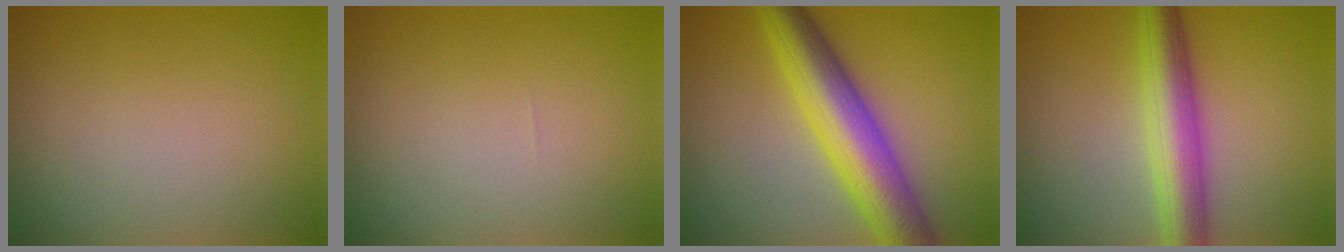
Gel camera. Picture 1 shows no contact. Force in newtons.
{"total": 0.0}
{"total": 9.1, "press": 9.1, "slide": 0.1}
{"total": 6.5, "press": 6.5, "slide": 0.1}